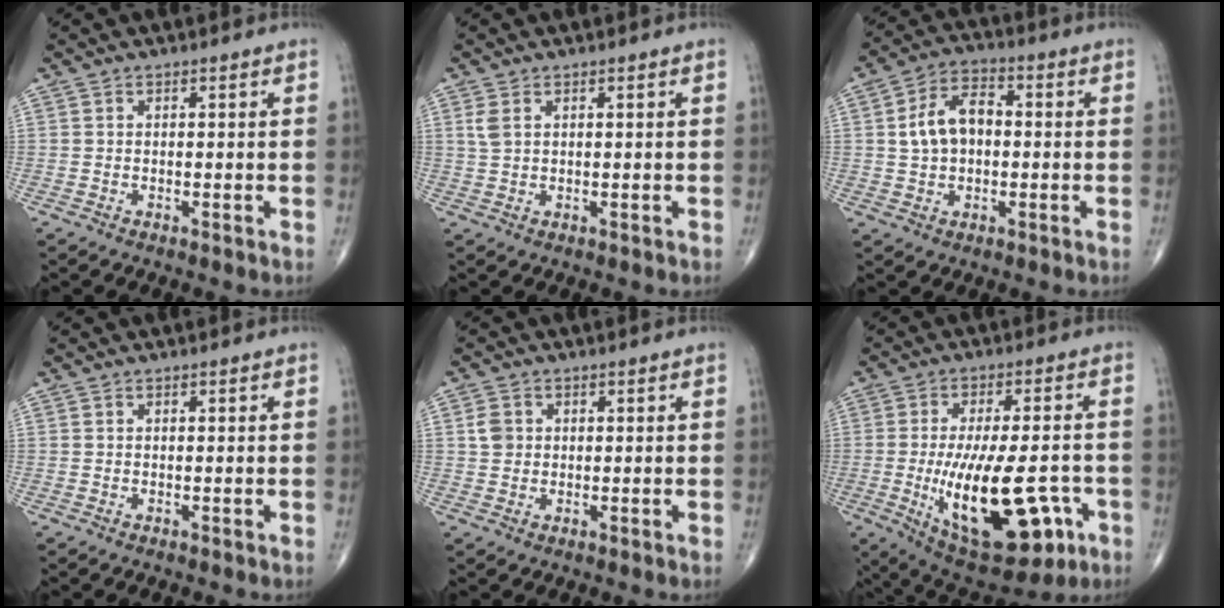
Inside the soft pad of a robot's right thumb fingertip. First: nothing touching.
{"total": 2.2, "force": [0.9, 1.3, 1.6], "torque": [-0.037, 0.006, 0.025]}
{"total": 9.0, "force": [0.5, 5.9, 6.7], "torque": [-0.108, 0.023, 0.001]}
{"total": 0.0}
{"total": 2.9, "force": [0.5, 2.5, 1.3], "torque": [-0.014, 0.003, 0.009]}
{"total": 22.2, "force": [-6.3, 9.6, 19.0], "torque": [-0.300, 0.001, -0.073]}